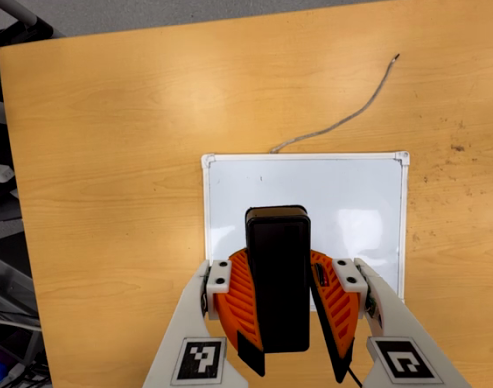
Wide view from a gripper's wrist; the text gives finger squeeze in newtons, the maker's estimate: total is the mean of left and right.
{"total": 11.2, "left": 10.6, "right": 11.7}